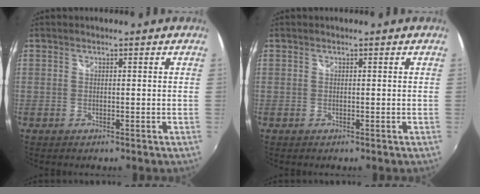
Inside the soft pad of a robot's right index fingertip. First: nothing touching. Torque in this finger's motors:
{"motor_torque": [0.00, 0.00, 0.00, 0.00]}